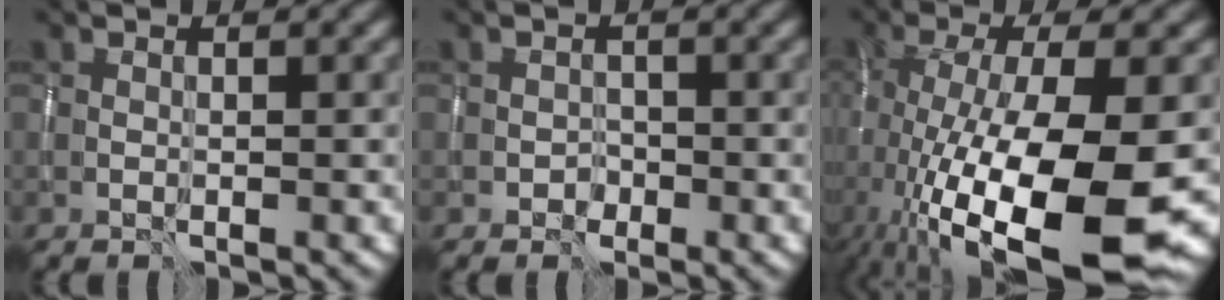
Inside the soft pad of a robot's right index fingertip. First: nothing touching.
{"total": 0.9, "force": [-0.6, 0.7, -0.2], "torque": [0.009, 0.000, -0.012]}
{"total": 15.3, "force": [-5.0, 5.2, 13.5], "torque": [-0.235, -0.034, -0.069]}